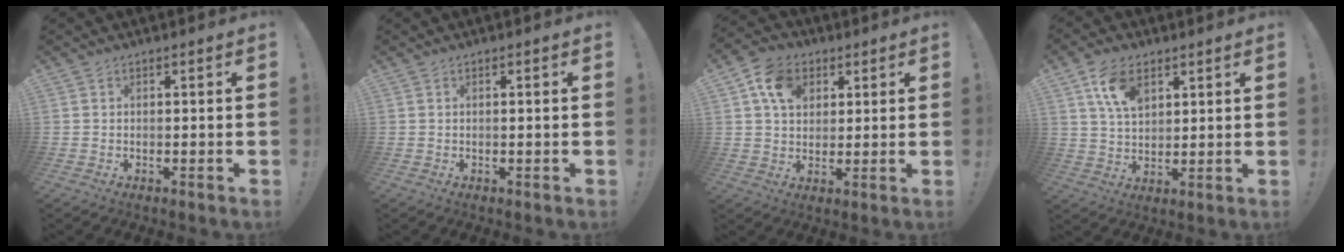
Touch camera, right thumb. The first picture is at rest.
{"total": 0.5, "force": [0.0, -0.2, 0.5], "torque": [-0.001, -0.006, -0.001]}
{"total": 10.8, "force": [4.3, 8.3, 5.3], "torque": [-0.089, -0.006, 0.084]}
{"total": 10.0, "force": [5.2, 6.1, 6.1], "torque": [-0.106, -0.010, 0.099]}